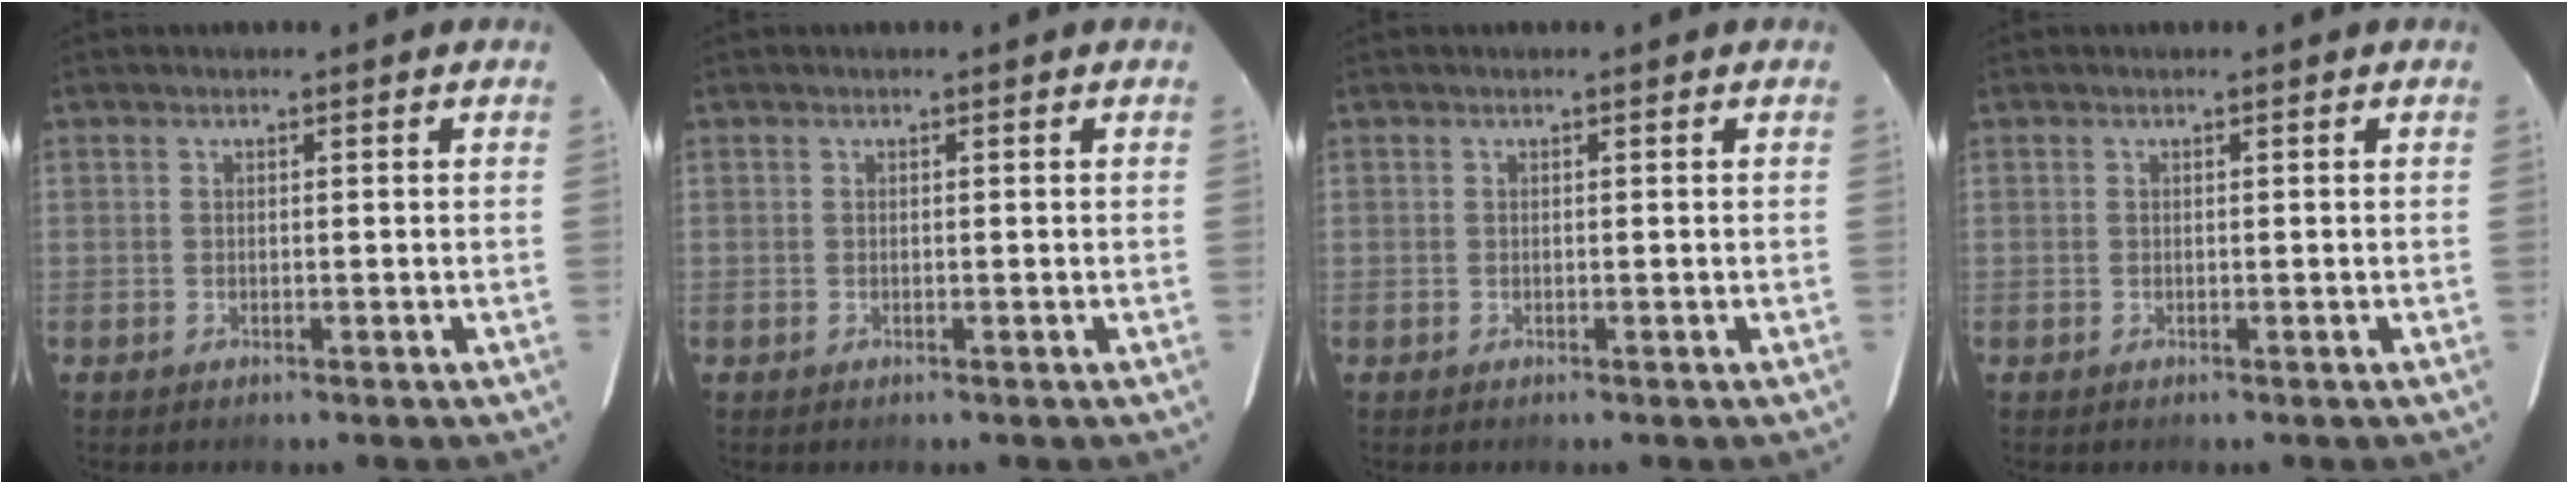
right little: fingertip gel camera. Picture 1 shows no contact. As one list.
[{"total": 0.0}, {"total": 0.0}, {"total": 0.0}]